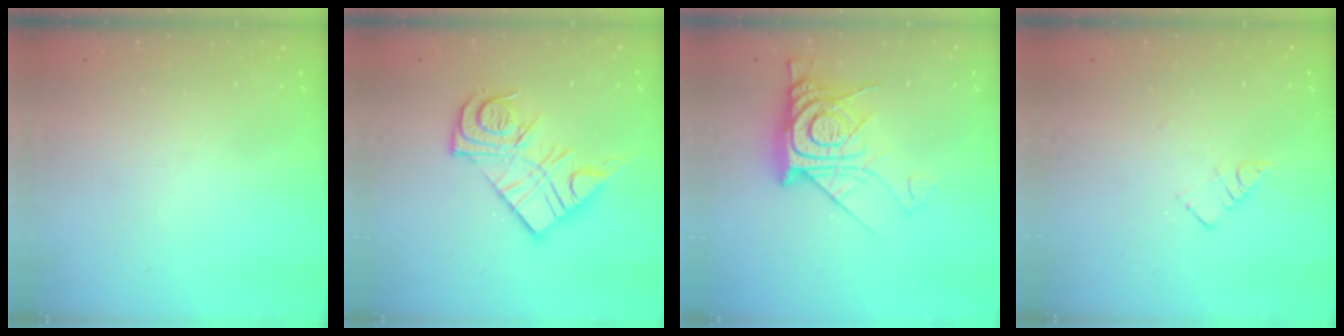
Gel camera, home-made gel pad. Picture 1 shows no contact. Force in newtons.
{"total": 13.2, "press": 13.1, "slide": 1.0}
{"total": 14.9, "press": 14.9, "slide": 1.4}
{"total": 3.9, "press": 3.9, "slide": 0.4}